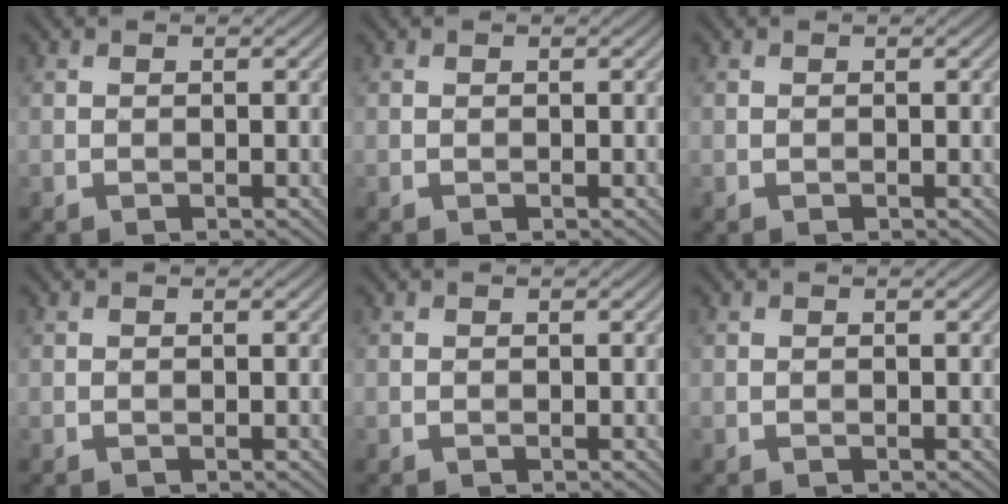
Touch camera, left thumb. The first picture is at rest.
{"total": 0.0}
{"total": 0.0}
{"total": 0.0}
{"total": 0.0}
{"total": 0.0}